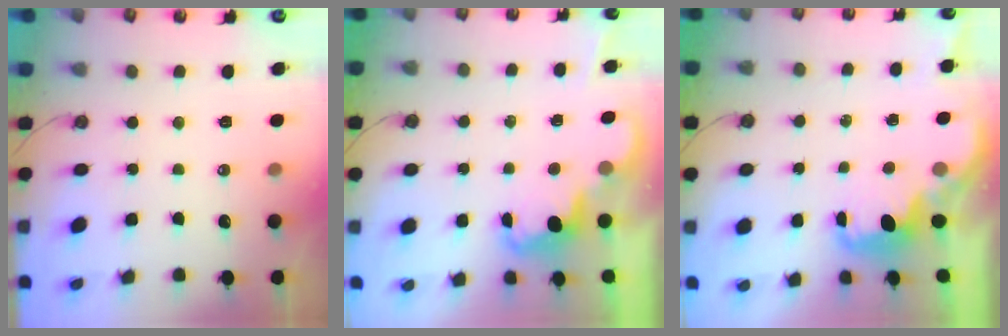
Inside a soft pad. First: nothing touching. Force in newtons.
{"total": 2.4, "press": 2.4, "slide": 0.5}
{"total": 1.6, "press": 1.5, "slide": 0.7}